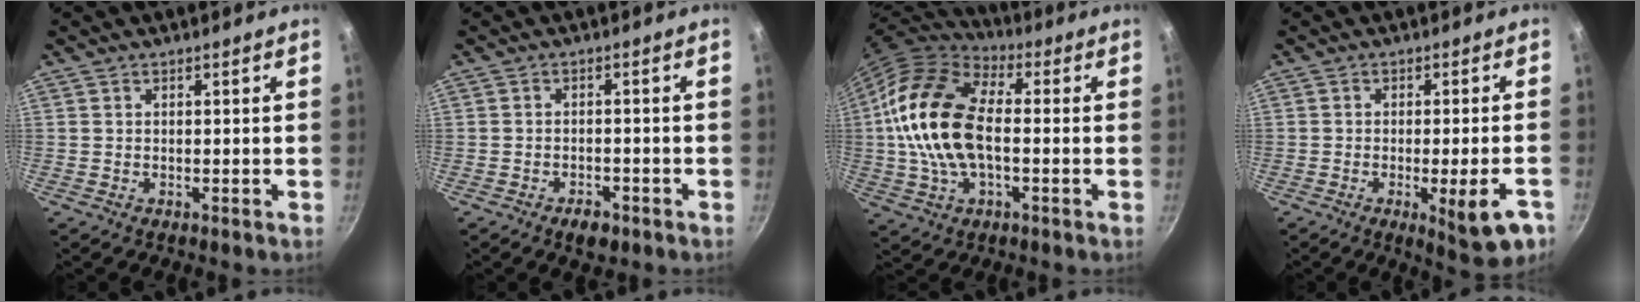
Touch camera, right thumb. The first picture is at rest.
{"total": 3.7, "force": [-2.3, 1.9, 2.1], "torque": [-0.028, 0.016, -0.032]}
{"total": 19.6, "force": [-0.2, 11.3, 16.0], "torque": [-0.301, 0.029, -0.017]}
{"total": 10.1, "force": [-4.2, 2.5, 8.8], "torque": [-0.093, 0.007, -0.049]}